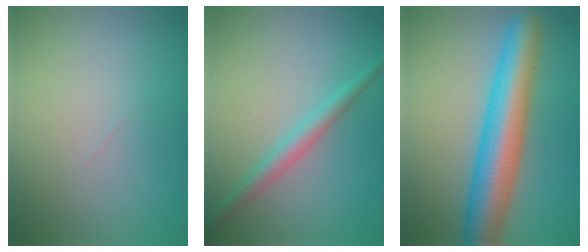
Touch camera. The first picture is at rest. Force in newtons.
{"total": 2.2, "press": 2.2, "slide": 0.1}
{"total": 8.0, "press": 8.0, "slide": 0.2}